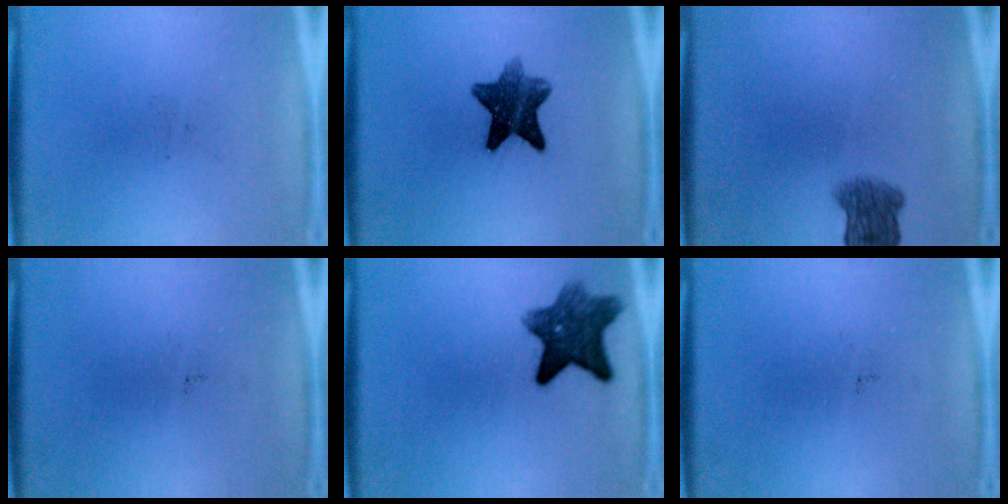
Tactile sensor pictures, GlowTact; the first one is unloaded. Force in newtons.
{"total": 8.7}
{"total": 4.8}
{"total": 0.0}
{"total": 8.4}
{"total": 0.0}